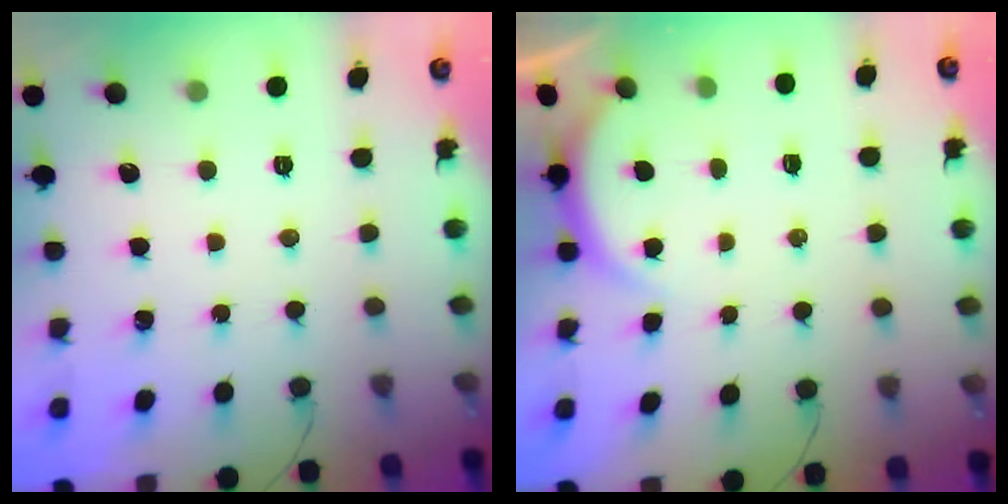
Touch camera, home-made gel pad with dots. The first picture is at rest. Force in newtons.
{"total": 2.9, "press": 2.2, "slide": 1.8}